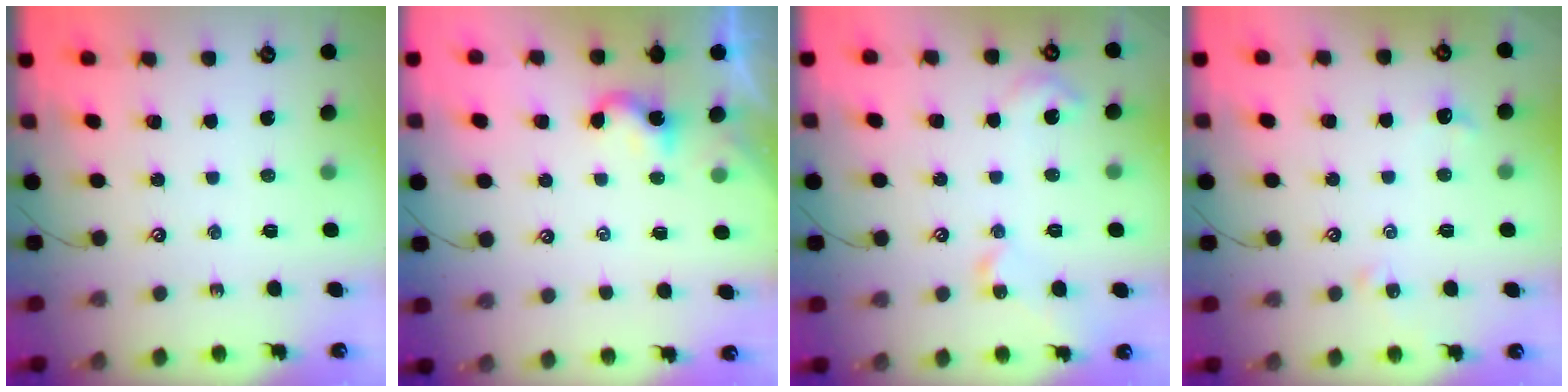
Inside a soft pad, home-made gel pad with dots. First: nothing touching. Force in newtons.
{"total": 2.8, "press": 2.7, "slide": 0.3}
{"total": 5.4, "press": 5.4, "slide": 0.7}
{"total": 1.9, "press": 1.8, "slide": 0.5}